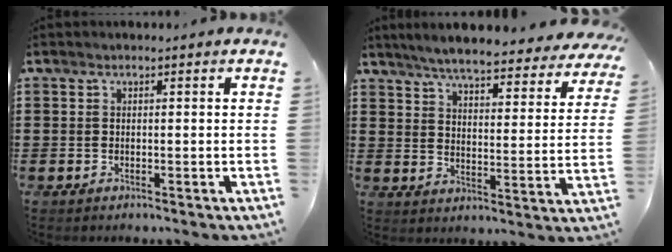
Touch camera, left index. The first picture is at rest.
{"total": 5.8, "force": [5.5, -0.1, 2.1], "torque": [-0.064, -0.036, 0.091]}